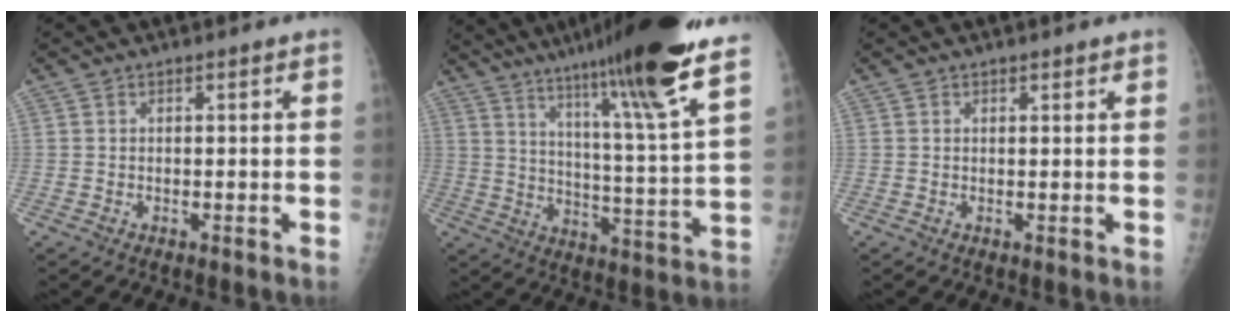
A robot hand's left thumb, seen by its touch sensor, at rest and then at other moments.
{"total": 25.6, "force": [18.7, 0.5, 17.5], "torque": [-0.262, -0.090, 0.283]}
{"total": 0.8, "force": [0.6, 0.4, 0.3], "torque": [0.000, -0.004, 0.006]}